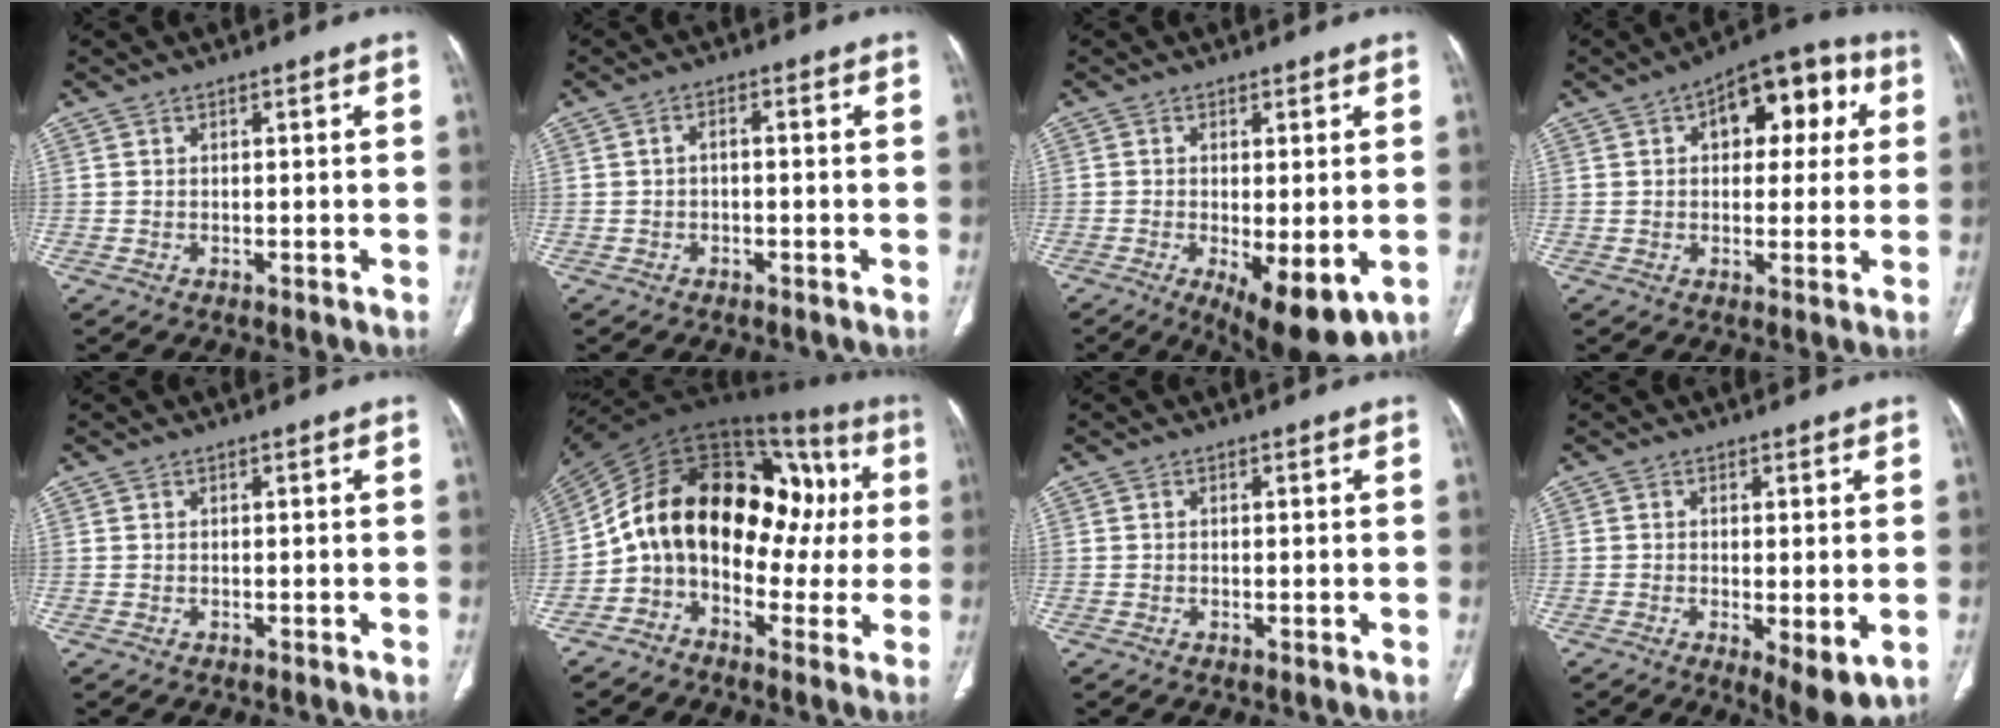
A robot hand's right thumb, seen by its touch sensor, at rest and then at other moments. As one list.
[{"total": 1.5, "force": [-0.4, 0.8, 1.3], "torque": [-0.020, 0.010, -0.008]}, {"total": 11.7, "force": [-3.8, 4.1, 10.2], "torque": [-0.150, -0.020, -0.045]}, {"total": 14.1, "force": [4.3, 7.9, 10.8], "torque": [-0.098, 0.023, 0.054]}, {"total": 0.0}, {"total": 23.9, "force": [0.6, 15.2, 18.5], "torque": [-0.260, 0.082, -0.001]}, {"total": 0.6, "force": [-0.2, 0.0, 0.6], "torque": [-0.016, -0.004, -0.003]}, {"total": 7.2, "force": [-1.8, 2.1, 6.6], "torque": [-0.104, -0.023, -0.024]}]